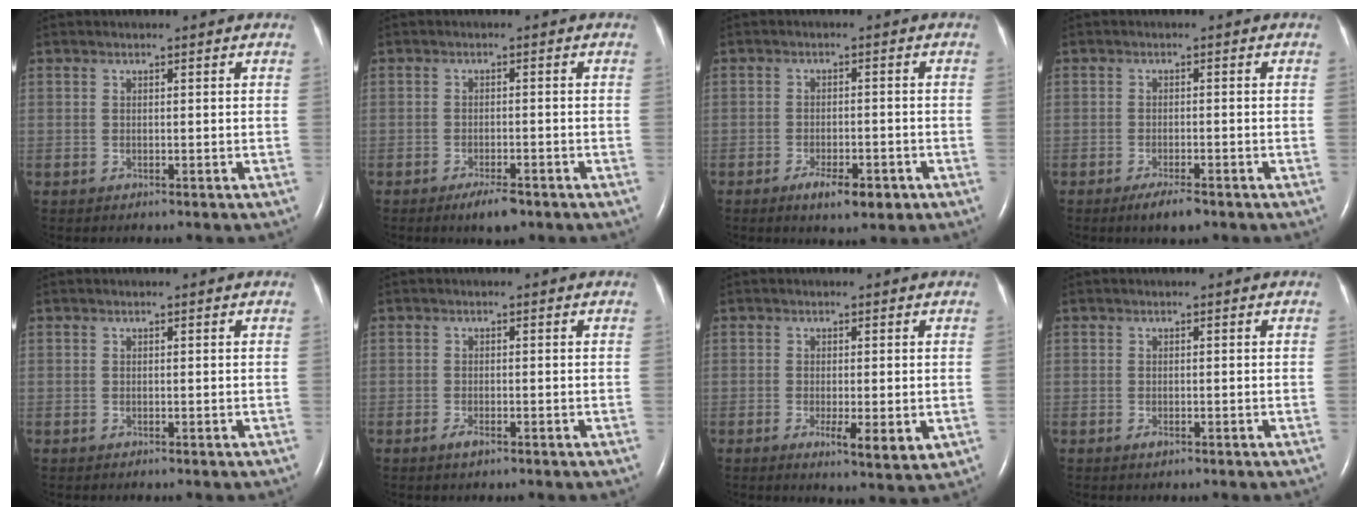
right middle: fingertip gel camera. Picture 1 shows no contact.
{"total": 3.6, "force": [-2.5, 0.8, 2.5], "torque": [-0.045, -0.003, -0.038]}
{"total": 4.9, "force": [-2.8, 1.6, 3.7], "torque": [-0.060, -0.002, -0.038]}
{"total": 3.3, "force": [-2.3, 0.6, 2.3], "torque": [-0.044, -0.005, -0.037]}
{"total": 0.0}
{"total": 1.3, "force": [-0.8, 0.3, 0.9], "torque": [-0.023, -0.002, -0.014]}
{"total": 4.9, "force": [-1.2, 1.1, 4.6], "torque": [-0.068, -0.011, -0.015]}
{"total": 0.6, "force": [-0.3, 0.2, 0.4], "torque": [-0.009, 0.000, -0.004]}